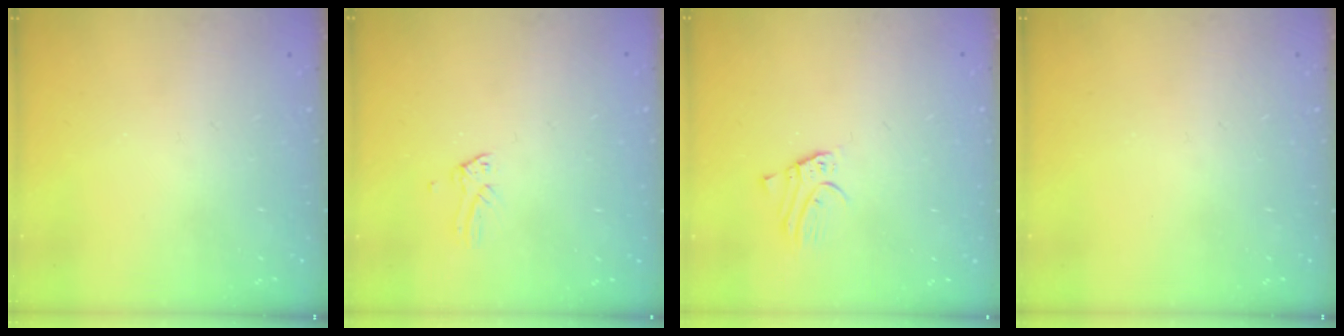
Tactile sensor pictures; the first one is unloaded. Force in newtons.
{"total": 0.0}
{"total": 2.3, "press": 2.3, "slide": 0.2}
{"total": 0.0}